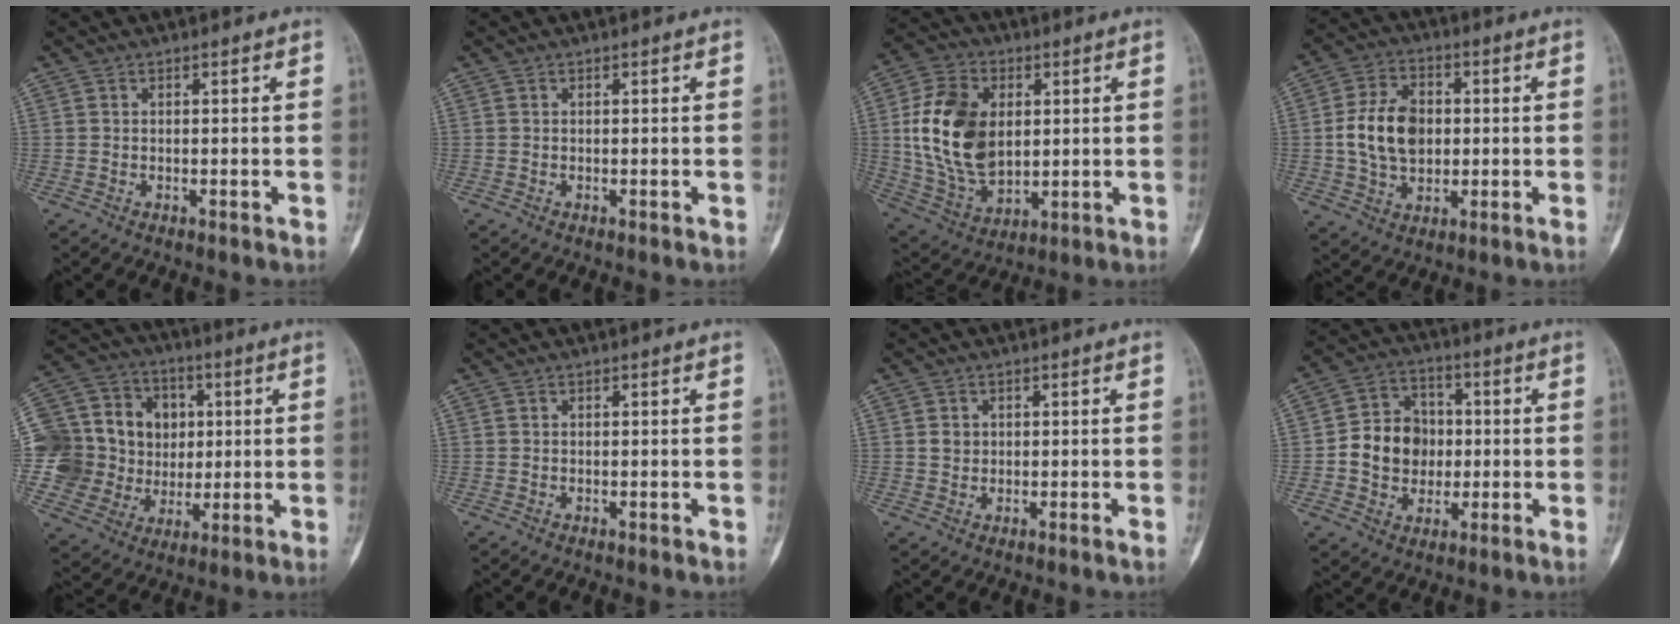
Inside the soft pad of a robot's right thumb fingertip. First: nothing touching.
{"total": 0.0}
{"total": 18.4, "force": [2.4, 12.3, 13.4], "torque": [-0.234, -0.009, 0.055]}
{"total": 11.8, "force": [0.2, 8.1, 8.5], "torque": [-0.141, 0.010, 0.003]}
{"total": 22.3, "force": [1.9, 19.2, 11.2], "torque": [-0.198, 0.039, 0.054]}
{"total": 0.0}
{"total": 1.5, "force": [0.3, 1.3, 0.8], "torque": [-0.009, 0.000, 0.006]}
{"total": 11.4, "force": [-0.7, 9.6, 6.1], "torque": [-0.070, 0.023, -0.015]}